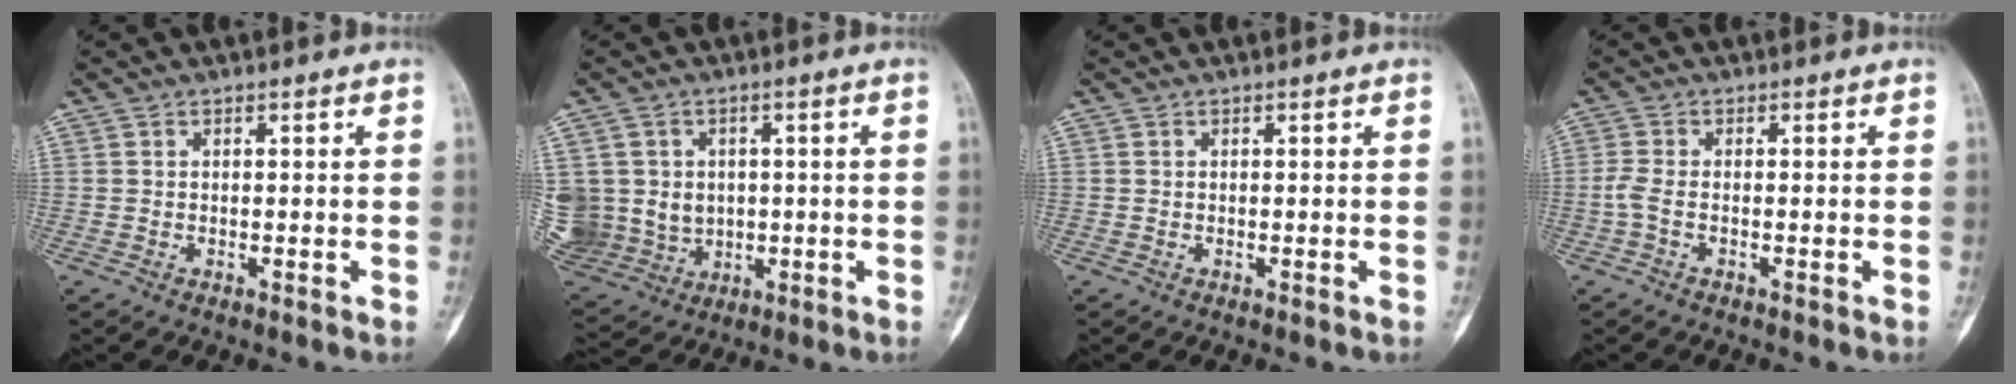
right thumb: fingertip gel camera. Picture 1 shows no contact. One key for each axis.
{"total": 15.4, "fx": 0.0, "fy": 13.9, "fz": 6.7, "tx": -0.154, "ty": 0.020, "tz": 0.030}
{"total": 0.0}
{"total": 2.3, "fx": -0.8, "fy": 0.8, "fz": 2.0, "tx": -0.055, "ty": -0.002, "tz": -0.022}